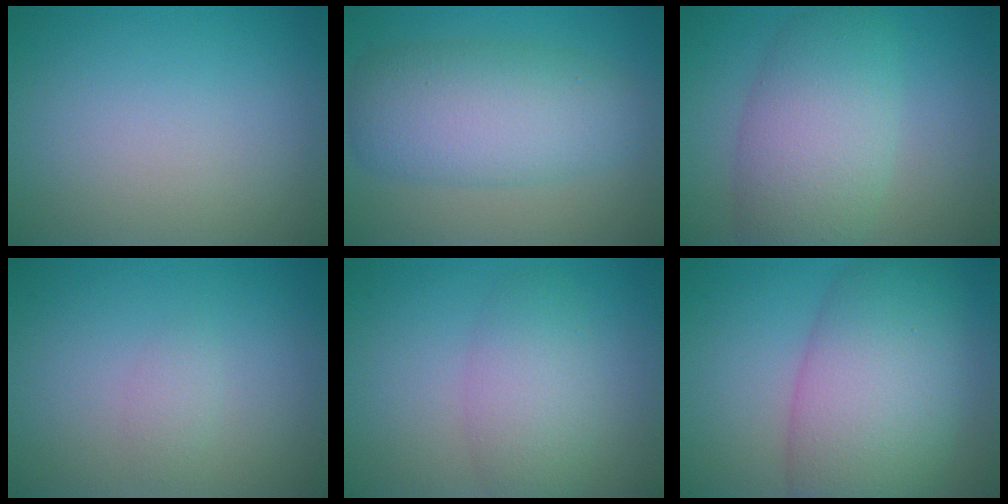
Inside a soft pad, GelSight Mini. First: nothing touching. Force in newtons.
{"total": 7.3, "press": 7.3, "slide": 0.2}
{"total": 7.0, "press": 7.0, "slide": 0.2}
{"total": 1.0, "press": 1.0, "slide": 0.1}
{"total": 3.8, "press": 3.8, "slide": 0.2}
{"total": 10.1, "press": 10.1, "slide": 0.3}